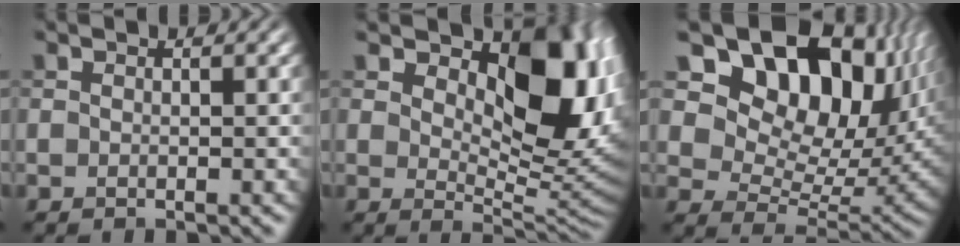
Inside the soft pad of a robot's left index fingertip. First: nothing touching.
{"total": 11.1, "force": [3.4, 6.1, 8.7], "torque": [-0.120, -0.006, 0.051]}
{"total": 16.5, "force": [8.2, 9.9, 10.3], "torque": [-0.179, 0.017, 0.140]}